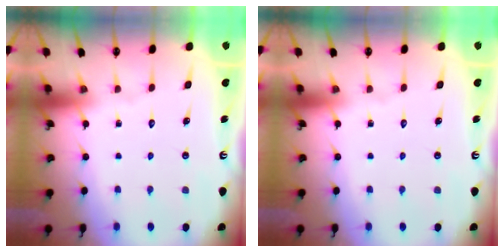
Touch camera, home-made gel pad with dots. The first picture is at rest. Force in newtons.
{"total": 0.0}